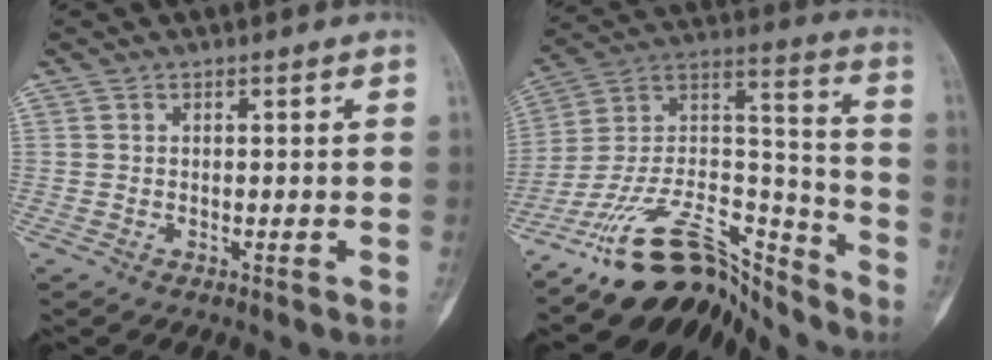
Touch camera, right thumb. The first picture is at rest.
{"total": 20.2, "force": [-16.3, 8.4, 8.6], "torque": [-0.109, 0.137, -0.287]}